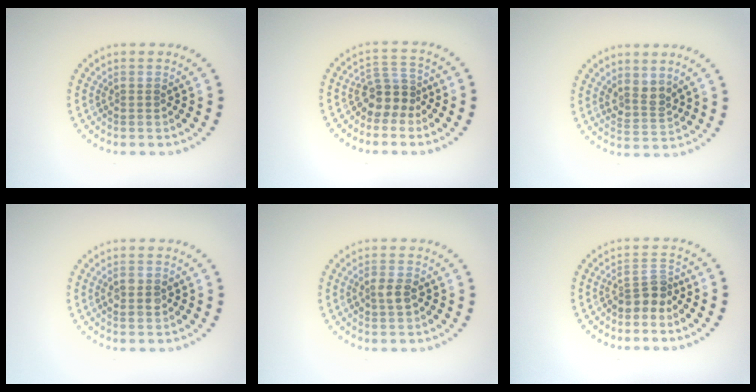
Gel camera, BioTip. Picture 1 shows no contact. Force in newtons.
{"total": 2.9, "press": 2.3, "slide": 1.8}
{"total": 2.3, "press": 1.9, "slide": 1.3}
{"total": 2.0, "press": 2.0, "slide": 0.2}
{"total": 2.0, "press": 2.0, "slide": 0.4}
{"total": 2.3, "press": 1.8, "slide": 1.6}